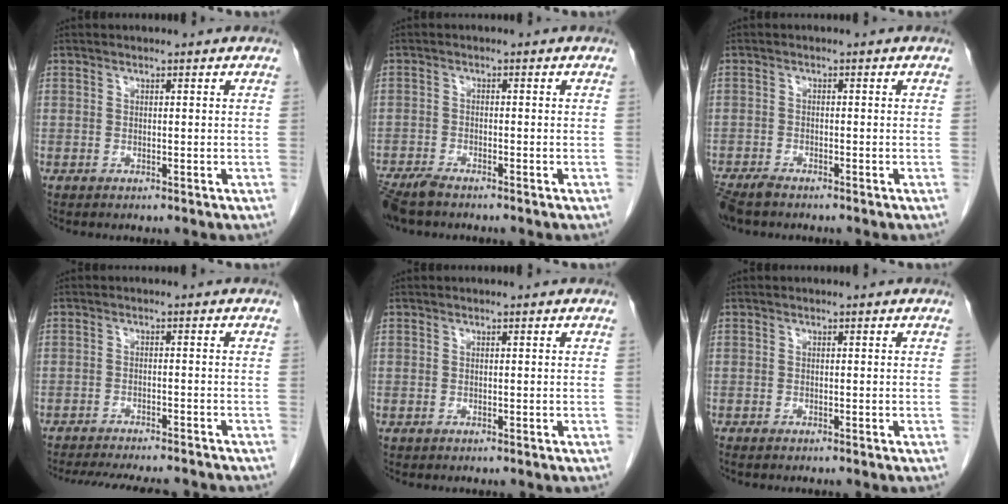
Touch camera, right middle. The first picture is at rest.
{"total": 5.0, "force": [-4.2, 1.1, 2.4], "torque": [-0.044, -0.013, -0.077]}
{"total": 4.3, "force": [-3.6, 1.2, 2.0], "torque": [-0.036, -0.010, -0.063]}
{"total": 14.9, "force": [-13.4, 2.7, 5.9], "torque": [-0.123, -0.019, -0.177]}
{"total": 0.0}
{"total": 0.9, "force": [-0.8, 0.1, 0.4], "torque": [-0.008, -0.001, -0.011]}